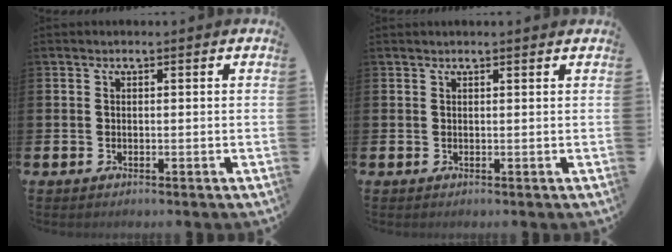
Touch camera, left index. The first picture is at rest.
{"total": 0.6, "force": [0.6, -0.1, 0.2], "torque": [0.007, -0.004, 0.009]}